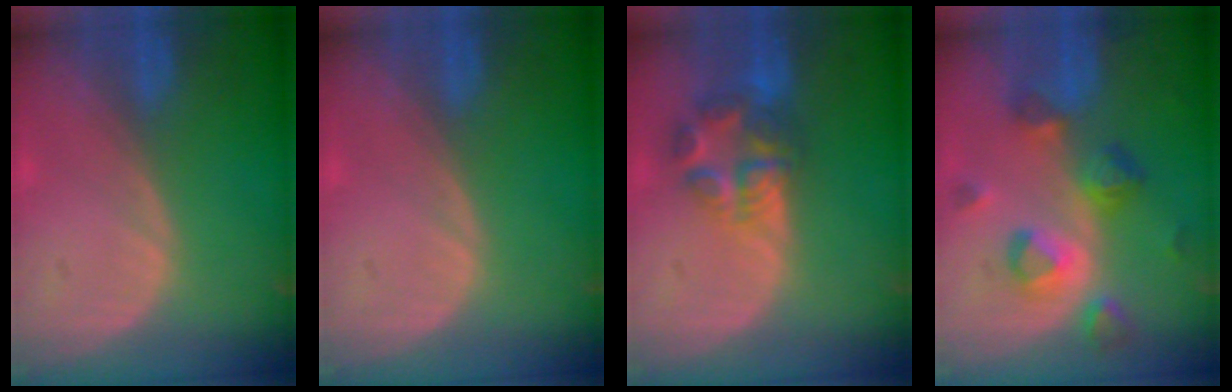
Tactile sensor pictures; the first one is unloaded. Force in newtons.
{"total": 0.0}
{"total": 6.9, "press": 6.5, "slide": 2.2}
{"total": 8.0, "press": 7.7, "slide": 2.4}